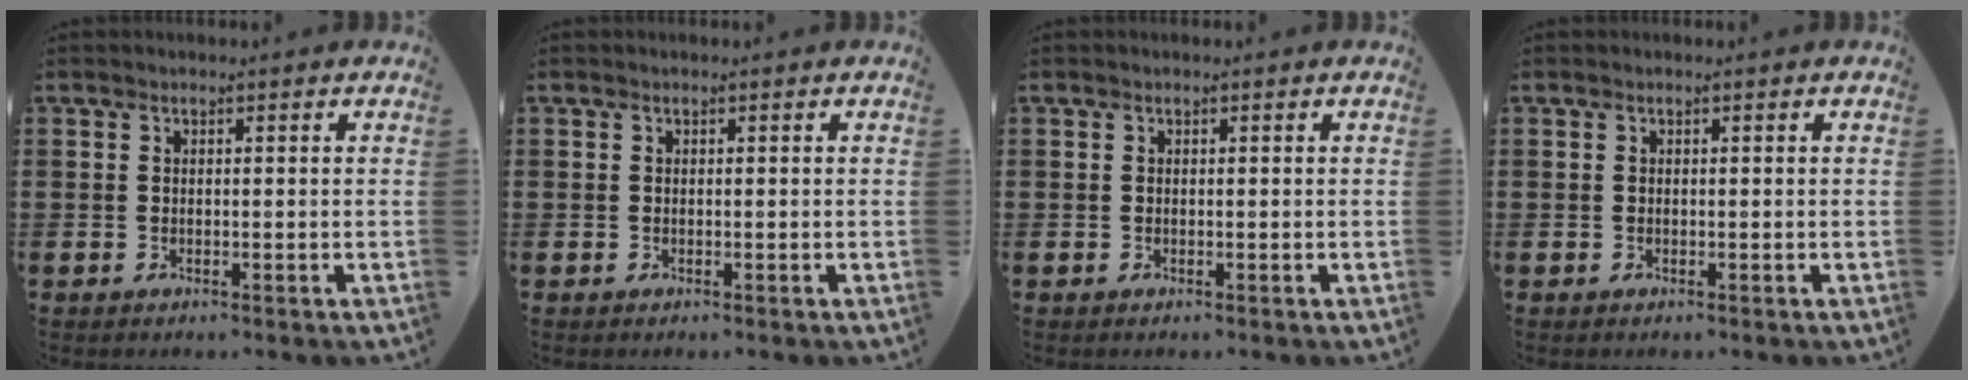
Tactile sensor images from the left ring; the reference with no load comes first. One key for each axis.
{"total": 0.0}
{"total": 0.0}
{"total": 0.0}